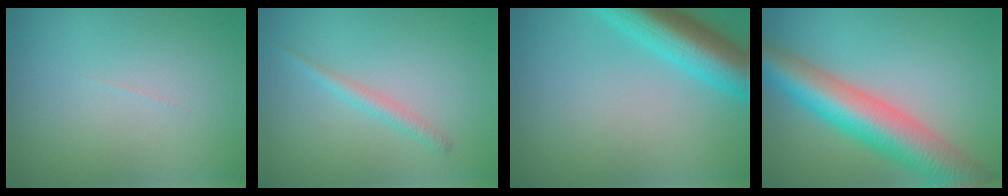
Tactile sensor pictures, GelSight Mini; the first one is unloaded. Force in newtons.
{"total": 1.4, "press": 1.4, "slide": 0.1}
{"total": 7.7, "press": 7.7, "slide": 0.4}
{"total": 9.5, "press": 9.5, "slide": 0.3}